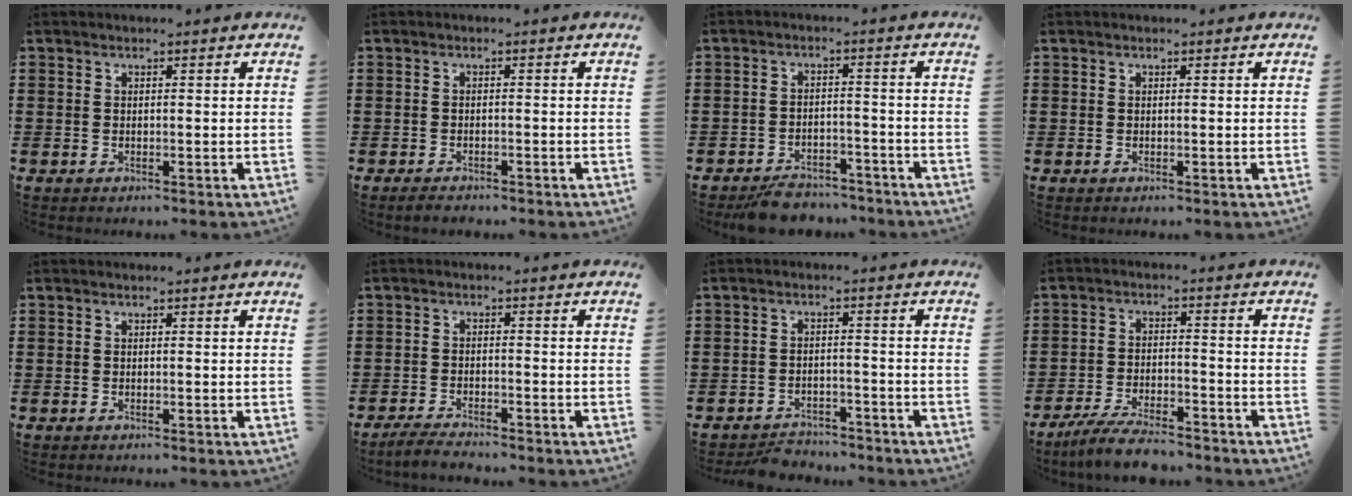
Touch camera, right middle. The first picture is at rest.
{"total": 1.1, "force": [-1.0, 0.2, 0.3], "torque": [-0.009, -0.002, -0.019]}
{"total": 4.4, "force": [-4.1, 1.1, 0.8], "torque": [-0.014, 0.012, -0.082]}
{"total": 0.0}
{"total": 0.0}
{"total": 2.6, "force": [-2.6, 0.2, 0.6], "torque": [-0.019, 0.000, -0.056]}
{"total": 3.0, "force": [-2.9, 0.6, 0.2], "torque": [-0.010, 0.003, -0.061]}
{"total": 6.0, "force": [-5.4, 0.8, 2.5], "torque": [-0.050, -0.001, -0.103]}